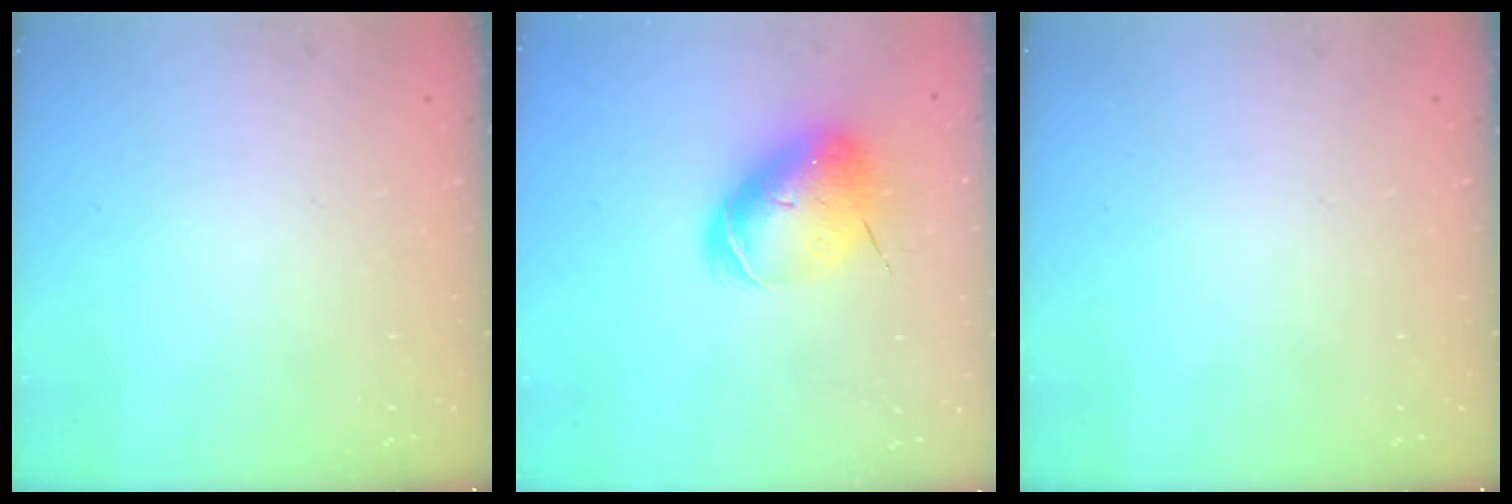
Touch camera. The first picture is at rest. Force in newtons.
{"total": 10.8, "press": 10.5, "slide": 2.2}
{"total": 0.0}